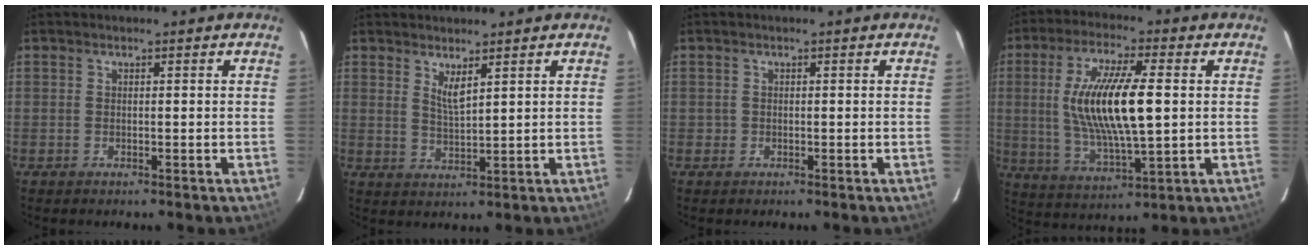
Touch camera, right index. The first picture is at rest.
{"total": 3.1, "force": [1.9, 0.5, 2.4], "torque": [-0.043, -0.008, 0.033]}
{"total": 0.8, "force": [-0.3, 0.8, 0.0], "torque": [0.001, 0.000, -0.004]}
{"total": 16.0, "force": [1.5, 4.2, 15.4], "torque": [-0.292, -0.003, 0.036]}